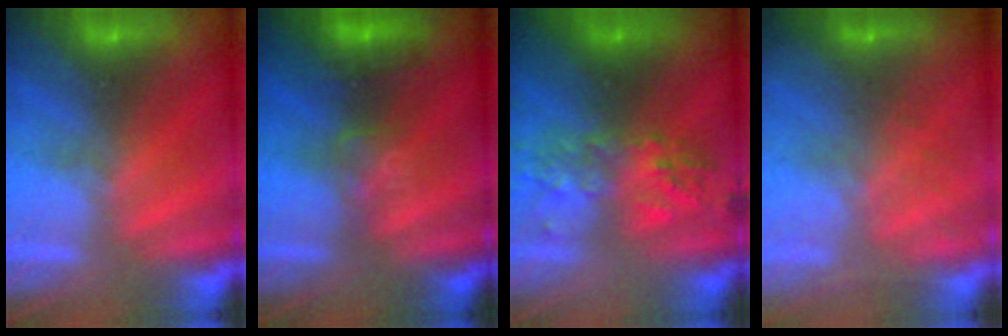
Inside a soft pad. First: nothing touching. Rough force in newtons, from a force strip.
{"total": 2.7}
{"total": 6.0}
{"total": 7.6}